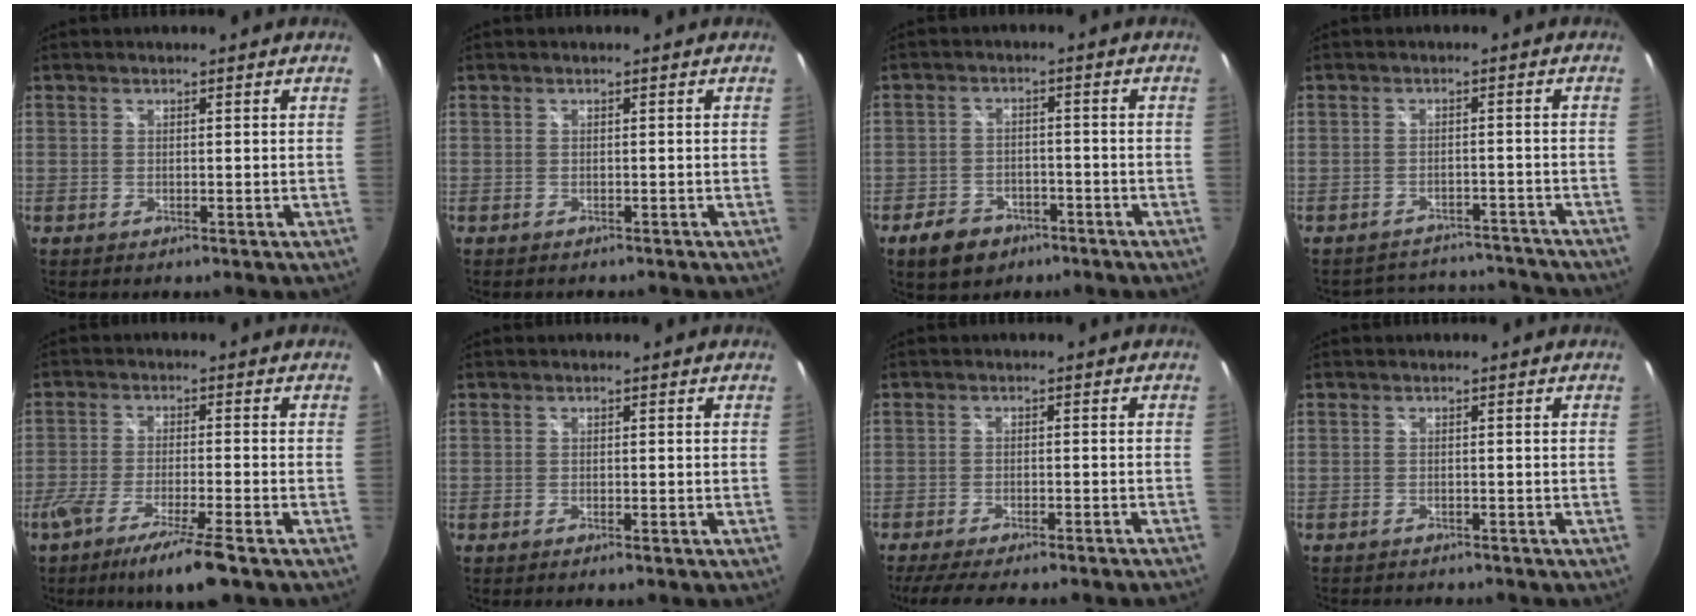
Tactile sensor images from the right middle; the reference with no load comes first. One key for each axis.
{"total": 0.9, "fx": -0.9, "fy": 0.3, "fz": 0.2, "tx": -0.006, "ty": -0.006, "tz": -0.013}
{"total": 7.5, "fx": -4.9, "fy": 4.8, "fz": 3.0, "tx": -0.086, "ty": 0.008, "tz": -0.071}
{"total": 10.5, "fx": -9.9, "fy": 3.1, "fz": 1.5, "tx": -0.036, "ty": 0.021, "tz": -0.123}
{"total": 10.2, "fx": -7.2, "fy": 0.3, "fz": 7.2, "tx": -0.146, "ty": -0.026, "tz": -0.125}
{"total": 0.8, "fx": -0.7, "fy": 0.0, "fz": 0.4, "tx": -0.007, "ty": -0.001, "tz": -0.012}
{"total": 10.0, "fx": -8.7, "fy": 0.4, "fz": 5.0, "tx": -0.110, "ty": -0.023, "tz": -0.126}
{"total": 3.3, "fx": -3.0, "fy": 0.8, "fz": 0.9, "tx": -0.022, "ty": -0.011, "tz": -0.045}